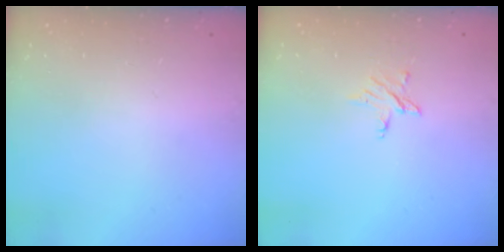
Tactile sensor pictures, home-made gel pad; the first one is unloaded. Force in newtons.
{"total": 3.6, "press": 3.6, "slide": 0.4}